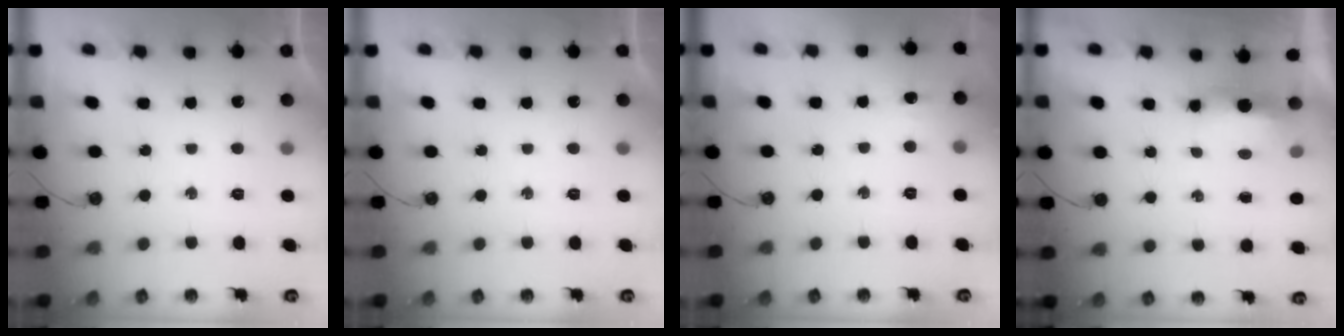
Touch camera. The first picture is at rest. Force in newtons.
{"total": 0.0}
{"total": 5.5, "press": 5.4, "slide": 1.2}
{"total": 14.8, "press": 7.2, "slide": 13.0}